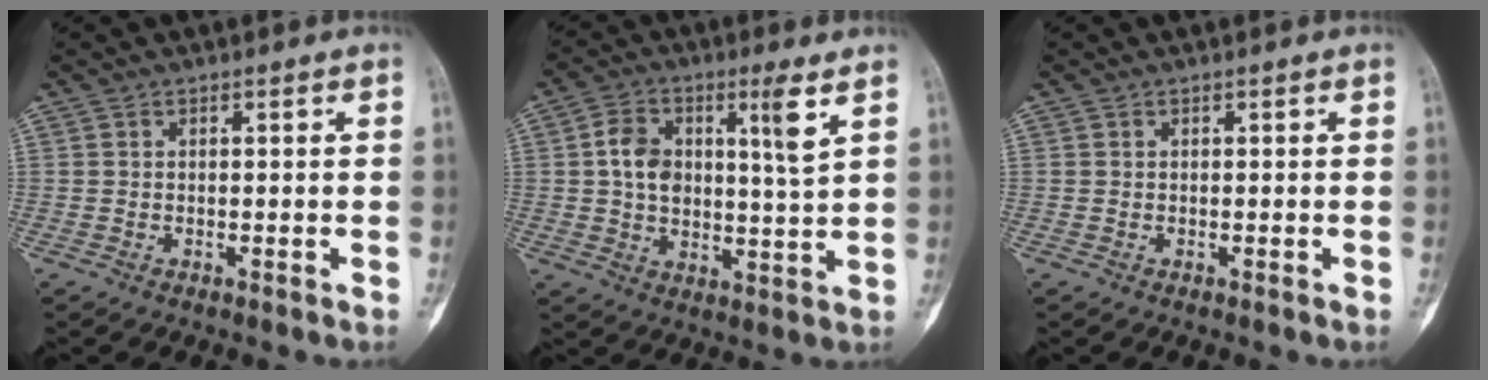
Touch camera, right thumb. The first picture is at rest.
{"total": 11.0, "force": [3.6, 4.0, 9.6], "torque": [-0.162, -0.001, 0.061]}
{"total": 0.0}